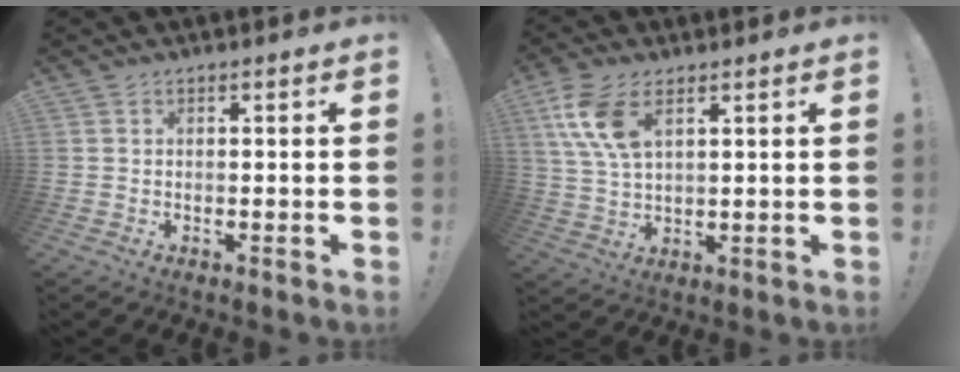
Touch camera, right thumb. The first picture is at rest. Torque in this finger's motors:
{"motor_torque": [0.88, 2.41, 0.89, 0.27, 0.11]}